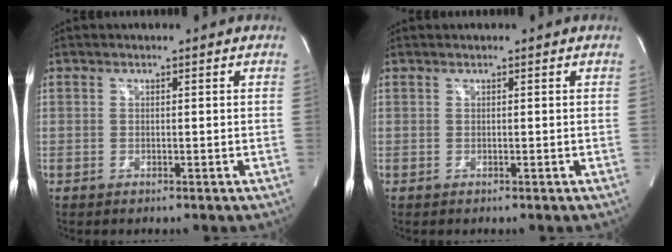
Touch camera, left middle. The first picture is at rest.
{"total": 0.0}